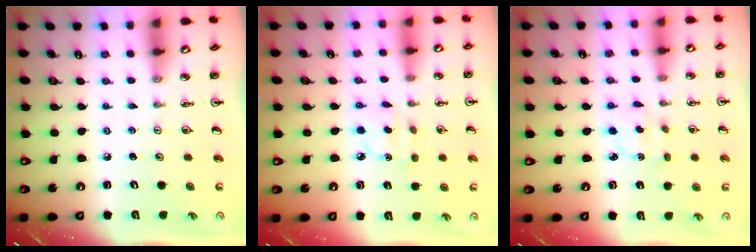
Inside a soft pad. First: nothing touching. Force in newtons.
{"total": 2.9, "press": 2.8, "slide": 0.5}
{"total": 2.2, "press": 2.2, "slide": 0.6}